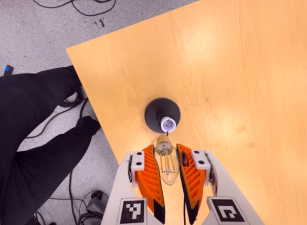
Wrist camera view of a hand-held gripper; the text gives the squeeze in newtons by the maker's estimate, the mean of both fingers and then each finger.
{"total": 21.4, "left": 25.2, "right": 17.7}